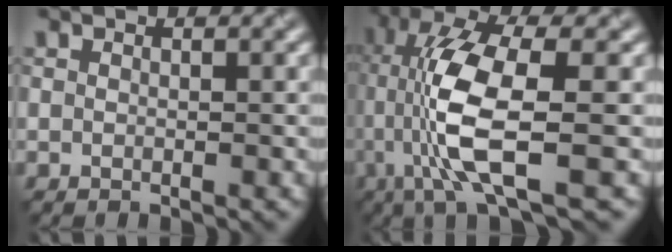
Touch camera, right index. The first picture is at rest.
{"total": 10.0, "force": [-1.0, 2.6, 9.6], "torque": [-0.198, -0.001, -0.017]}